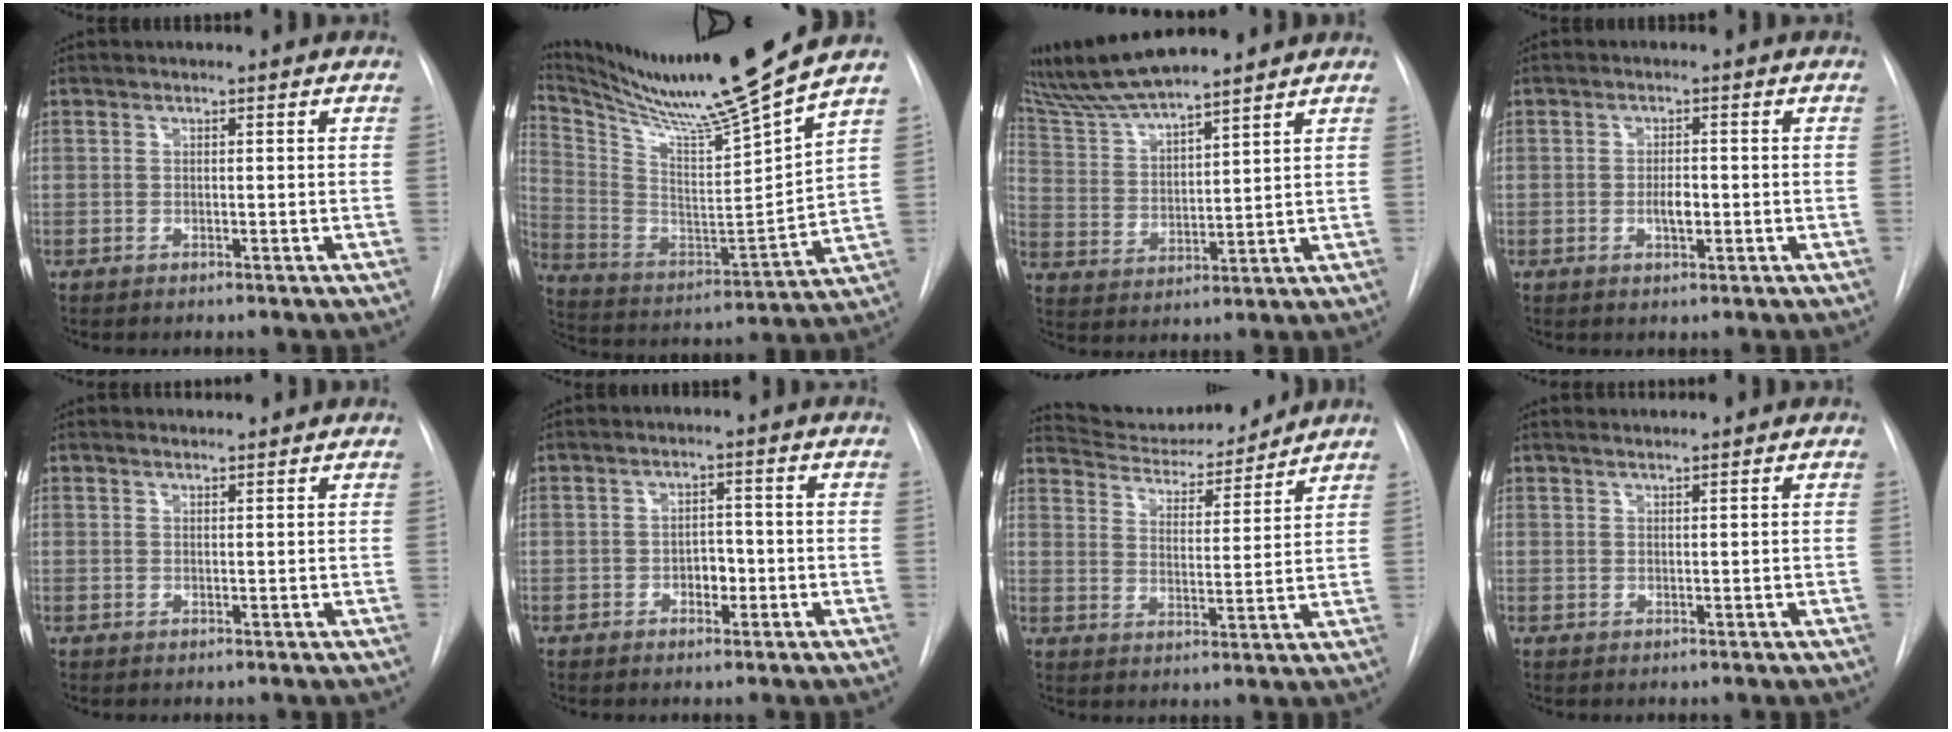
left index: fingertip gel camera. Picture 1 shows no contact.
{"total": 20.7, "force": [17.2, -2.2, 11.3], "torque": [-0.206, -0.049, 0.287]}
{"total": 12.1, "force": [11.0, 0.7, 4.8], "torque": [-0.093, 0.023, 0.208]}
{"total": 2.3, "force": [-0.5, 0.9, 2.1], "torque": [-0.036, 0.002, -0.007]}
{"total": 1.8, "force": [1.8, 0.2, 0.1], "torque": [-0.010, 0.014, 0.030]}
{"total": 2.5, "force": [-0.9, 1.6, 1.7], "torque": [-0.018, 0.007, -0.011]}
{"total": 13.5, "force": [12.8, 1.5, 3.8], "torque": [-0.059, -0.002, 0.203]}
{"total": 2.0, "force": [1.9, 0.0, 0.5], "torque": [-0.007, 0.018, 0.036]}